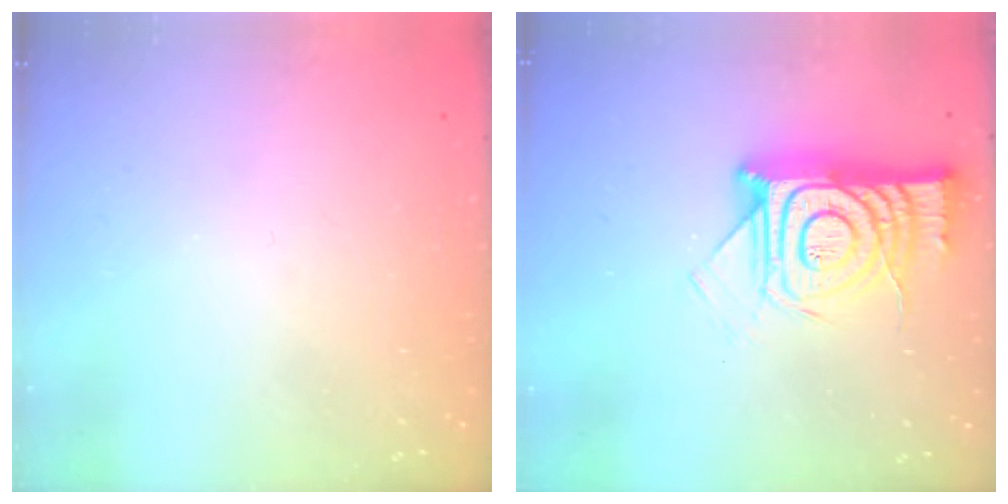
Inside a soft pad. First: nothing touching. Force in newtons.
{"total": 15.6, "press": 15.5, "slide": 1.2}